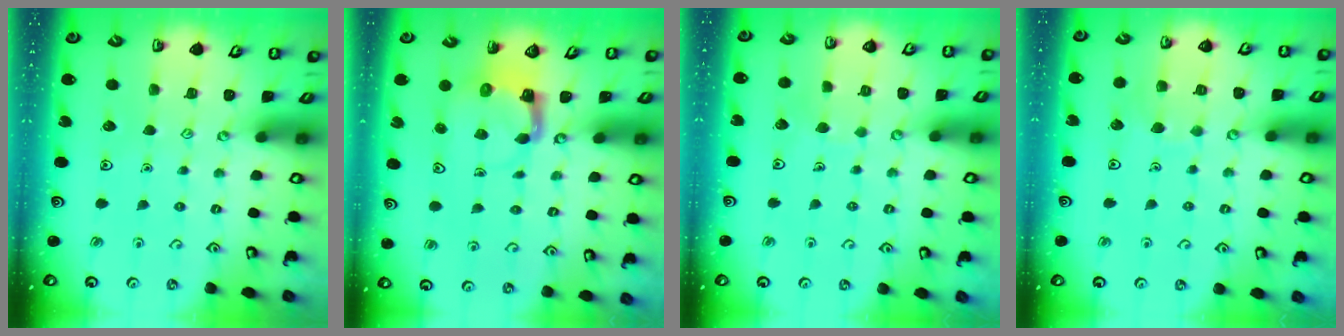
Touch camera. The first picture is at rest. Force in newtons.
{"total": 4.0, "press": 3.9, "slide": 0.7}
{"total": 1.8, "press": 1.8, "slide": 0.0}
{"total": 6.1, "press": 6.1, "slide": 0.3}